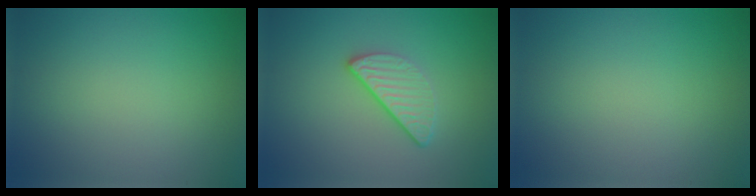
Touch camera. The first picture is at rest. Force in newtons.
{"total": 3.0, "press": 2.3, "slide": 1.9}
{"total": 0.0}